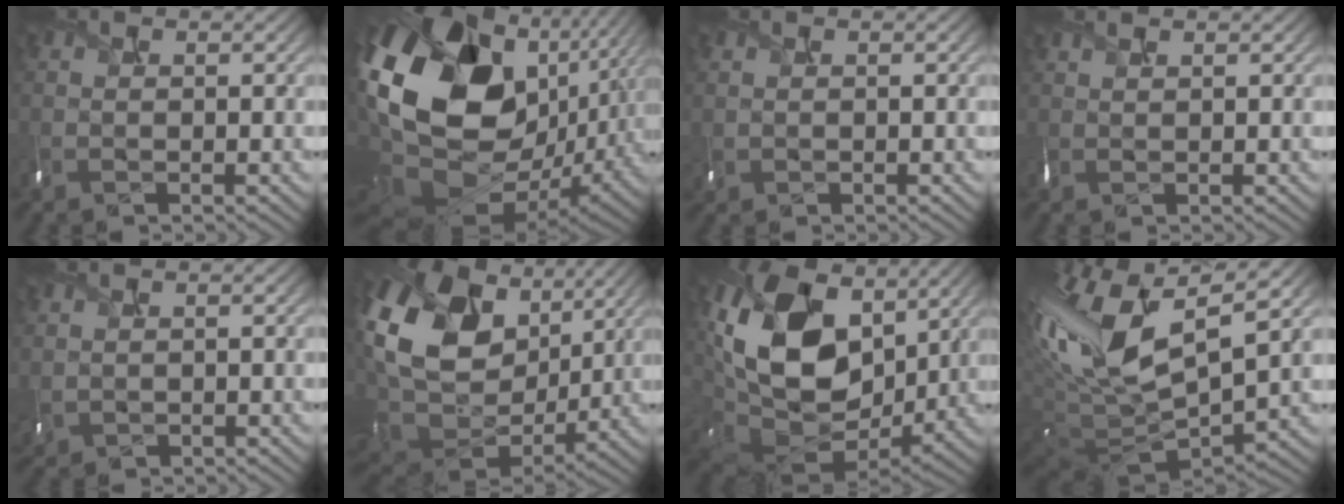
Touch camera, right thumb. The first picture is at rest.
{"total": 22.0, "force": [3.6, 14.2, 16.4], "torque": [-0.361, -0.023, 0.079]}
{"total": 0.9, "force": [0.2, 0.6, 0.6], "torque": [-0.017, -0.003, 0.012]}
{"total": 1.0, "force": [0.8, 0.2, 0.6], "torque": [-0.011, 0.002, 0.018]}
{"total": 2.2, "force": [0.2, 1.5, 1.6], "torque": [-0.048, -0.006, 0.015]}
{"total": 18.1, "force": [6.3, 12.9, 10.9], "torque": [-0.276, 0.006, 0.132]}
{"total": 17.4, "force": [4.8, 11.7, 12.0], "torque": [-0.268, -0.008, 0.105]}
{"total": 17.4, "force": [5.0, 7.4, 14.9], "torque": [-0.307, 0.005, 0.104]}